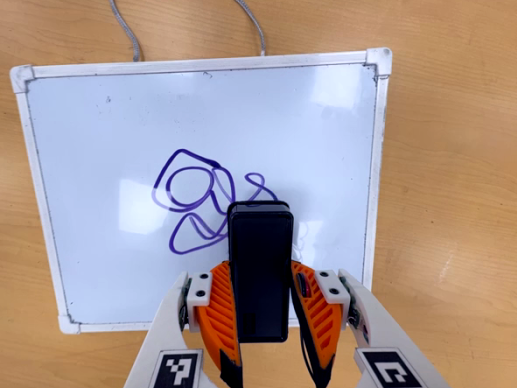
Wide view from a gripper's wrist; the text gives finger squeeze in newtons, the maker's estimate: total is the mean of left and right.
{"total": 4.4, "left": 3.2, "right": 5.6}